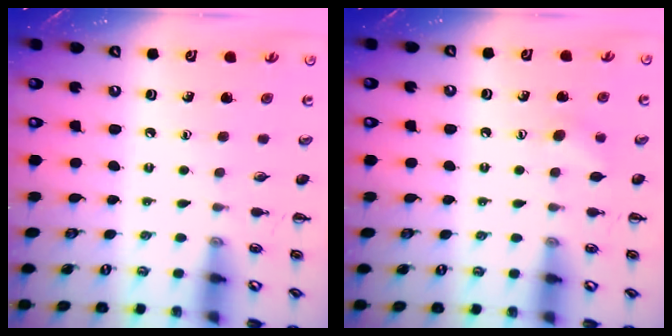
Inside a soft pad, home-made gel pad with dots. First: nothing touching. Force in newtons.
{"total": 3.0, "press": 2.9, "slide": 0.8}